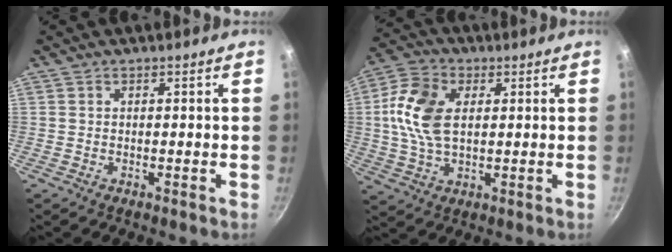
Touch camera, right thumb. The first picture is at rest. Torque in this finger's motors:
{"motor_torque": [-0.45, 0.78, 0.59, 0.04, 0.12]}